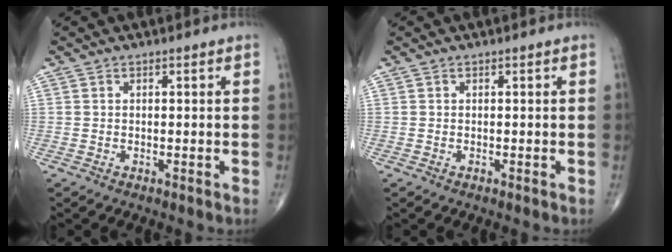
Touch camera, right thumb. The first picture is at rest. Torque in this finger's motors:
{"motor_torque": [-0.18, 0.08, -0.17, -0.09, -0.01]}